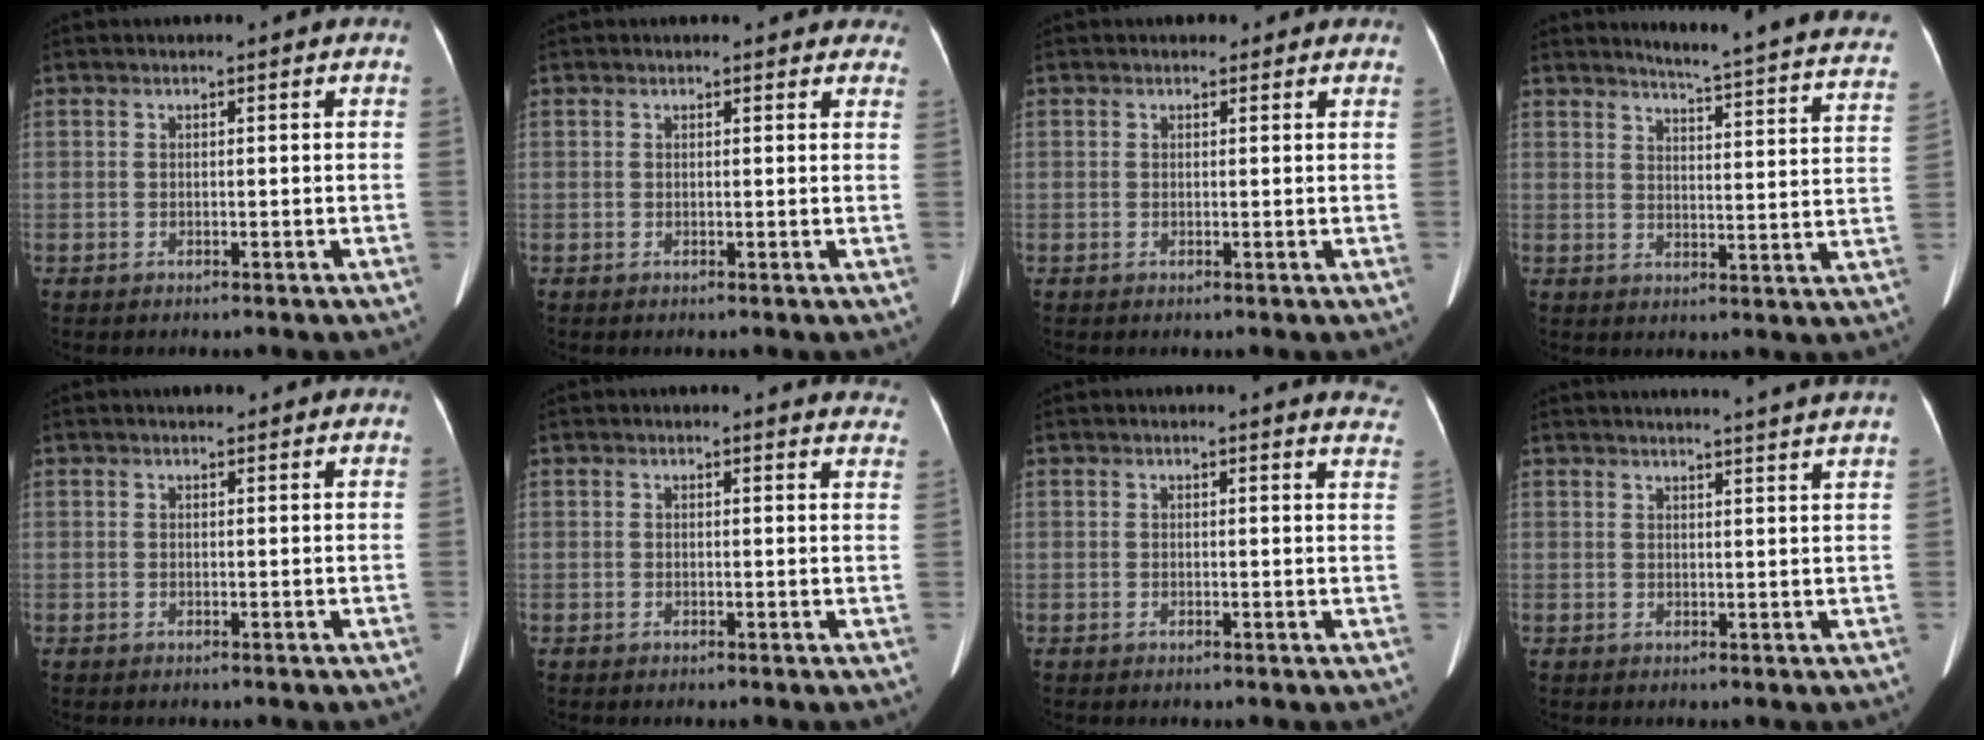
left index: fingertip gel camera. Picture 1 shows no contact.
{"total": 5.3, "force": [4.8, 2.2, 0.8], "torque": [0.013, 0.002, 0.032]}
{"total": 1.6, "force": [1.0, 1.1, 0.3], "torque": [0.002, 0.007, 0.009]}
{"total": 21.9, "force": [20.5, 0.4, 7.7], "torque": [-0.097, -0.093, 0.224]}
{"total": 2.1, "force": [1.7, 0.8, 0.9], "torque": [-0.010, 0.014, 0.021]}
{"total": 6.1, "force": [5.9, 1.4, 0.3], "torque": [0.027, -0.026, 0.027]}
{"total": 5.0, "force": [4.9, 0.6, 0.8], "torque": [0.003, -0.026, 0.020]}
{"total": 12.0, "force": [11.3, -1.5, 3.8], "torque": [-0.047, -0.027, 0.119]}